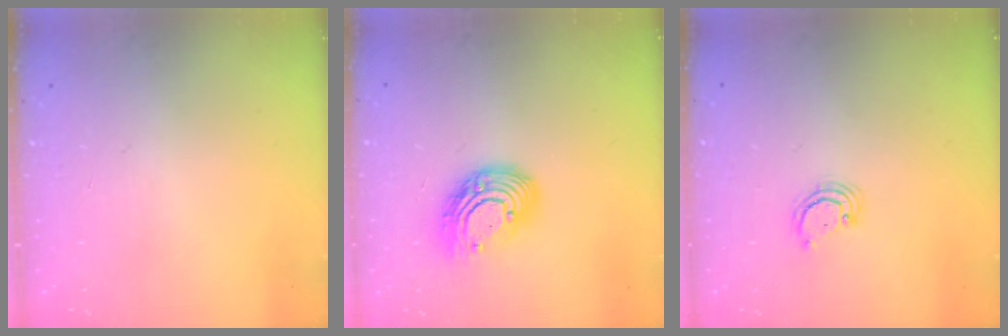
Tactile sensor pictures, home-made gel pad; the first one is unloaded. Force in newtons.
{"total": 12.4, "press": 12.4, "slide": 1.1}
{"total": 2.9, "press": 2.8, "slide": 0.3}